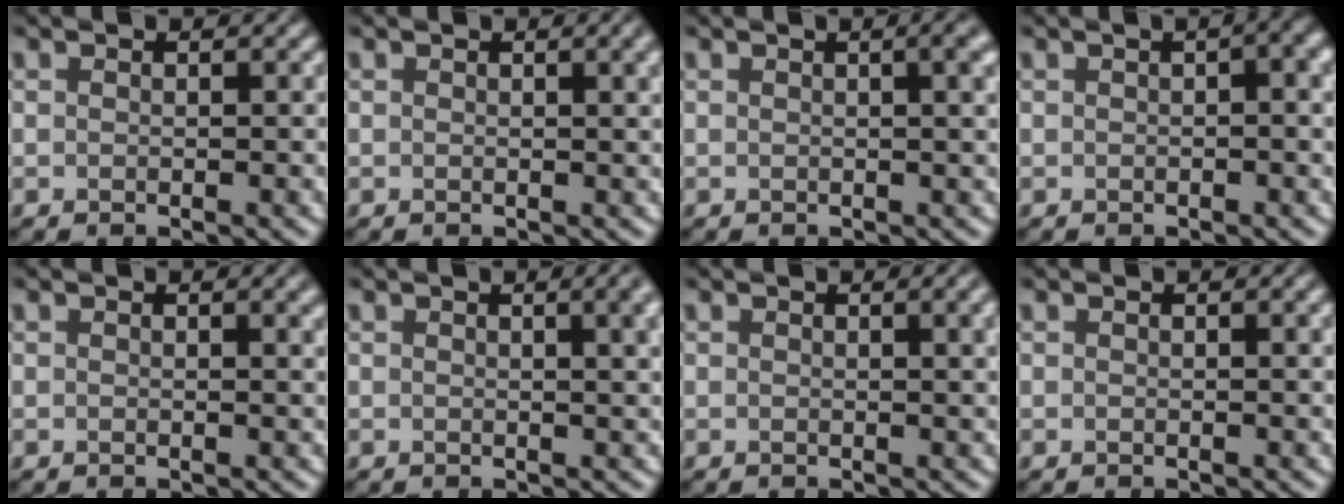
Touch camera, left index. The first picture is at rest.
{"total": 2.5, "force": [0.9, 0.8, 2.1], "torque": [-0.016, 0.006, 0.010]}
{"total": 3.9, "force": [1.2, 1.5, 3.4], "torque": [-0.021, 0.013, 0.004]}
{"total": 4.9, "force": [1.2, 1.9, 4.3], "torque": [-0.038, 0.018, 0.008]}
{"total": 1.6, "force": [0.7, 0.5, 1.3], "torque": [-0.009, 0.004, 0.008]}
{"total": 5.1, "force": [1.7, 2.2, 4.3], "torque": [-0.024, 0.016, 0.010]}
{"total": 3.1, "force": [1.0, 1.1, 2.7], "torque": [-0.022, 0.007, 0.012]}
{"total": 0.8, "force": [0.3, 0.2, 0.7], "torque": [-0.006, 0.003, 0.003]}